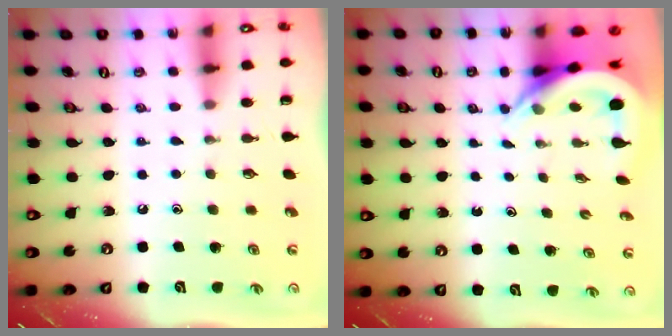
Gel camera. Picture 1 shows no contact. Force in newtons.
{"total": 5.7, "press": 5.6, "slide": 0.7}